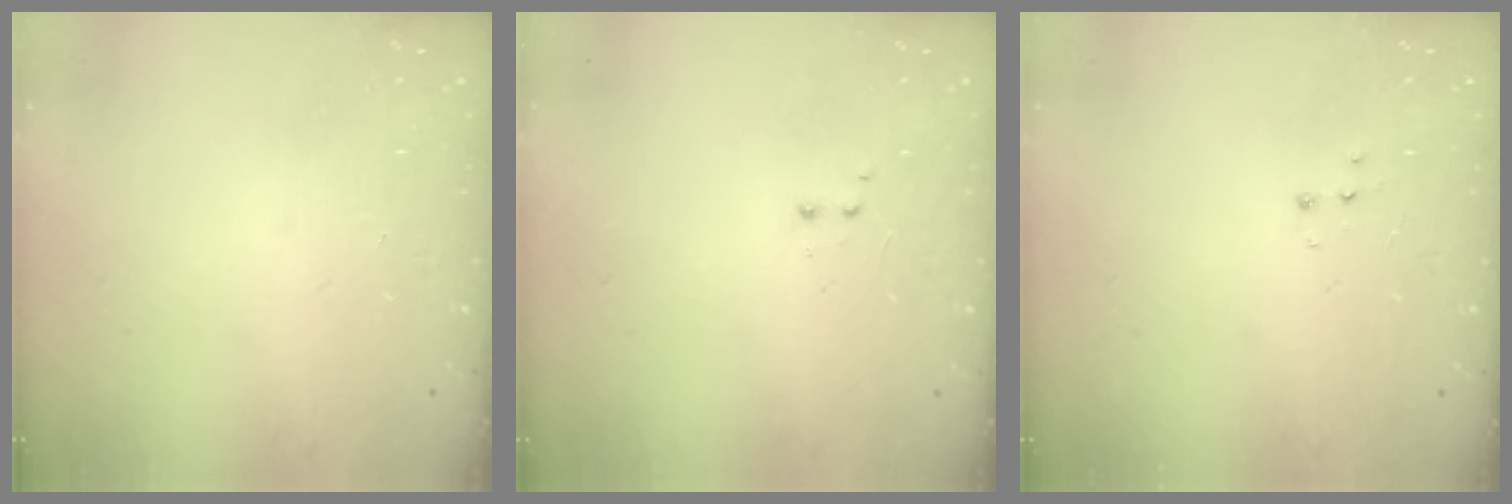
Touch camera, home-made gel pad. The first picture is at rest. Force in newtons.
{"total": 2.0, "press": 1.8, "slide": 0.9}
{"total": 3.5, "press": 3.4, "slide": 0.5}